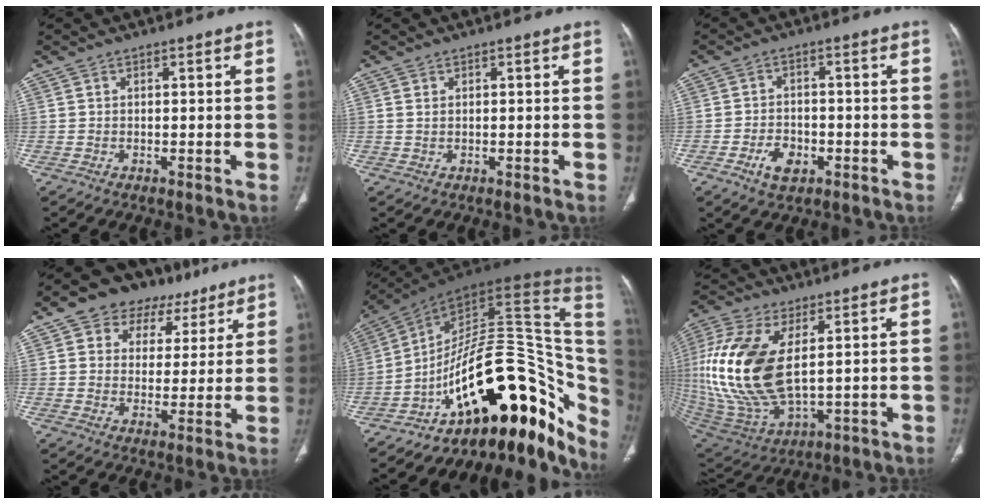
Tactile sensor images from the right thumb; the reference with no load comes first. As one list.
[{"total": 0.8, "force": [0.3, 0.6, 0.5], "torque": [-0.011, -0.001, 0.007]}, {"total": 5.3, "force": [-2.5, 3.4, 3.3], "torque": [-0.051, 0.017, -0.038]}, {"total": 12.5, "force": [7.3, 9.0, 4.7], "torque": [-0.021, -0.009, 0.104]}, {"total": 33.7, "force": [-10.1, 15.3, 28.3], "torque": [-0.257, 0.102, -0.145]}, {"total": 22.2, "force": [3.2, 11.2, 18.9], "torque": [-0.422, -0.021, 0.071]}]